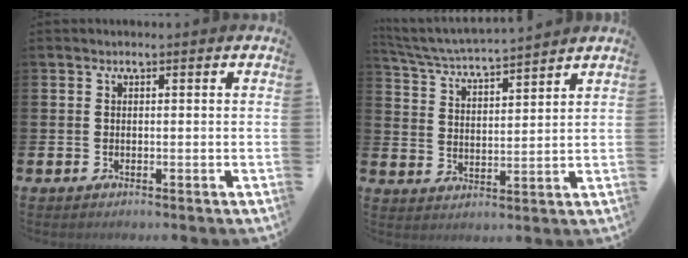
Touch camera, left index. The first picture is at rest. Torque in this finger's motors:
{"motor_torque": [0.30, -0.96, 0.07, 0.07]}